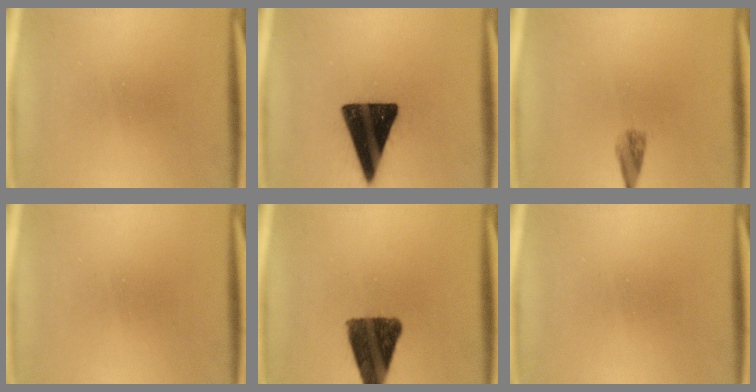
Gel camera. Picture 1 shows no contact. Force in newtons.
{"total": 18.3}
{"total": 1.8}
{"total": 0.0}
{"total": 12.3}
{"total": 0.0}